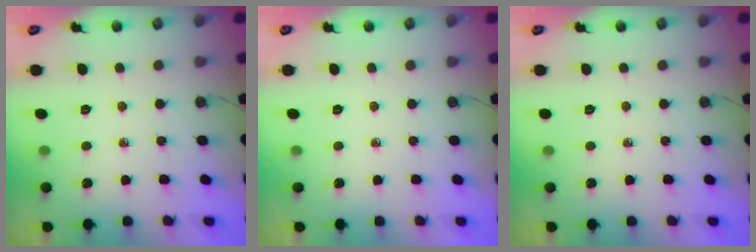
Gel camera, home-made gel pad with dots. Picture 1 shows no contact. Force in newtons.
{"total": 0.0}
{"total": 0.0}